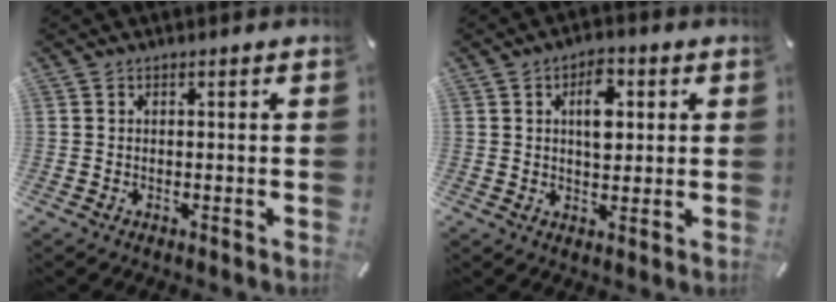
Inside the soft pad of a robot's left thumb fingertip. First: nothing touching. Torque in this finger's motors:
{"motor_torque": [0.29, 0.44, 0.87, -0.47, 0.24]}